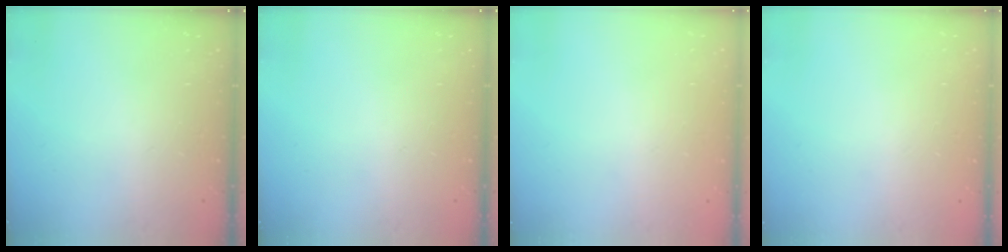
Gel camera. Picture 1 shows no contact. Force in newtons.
{"total": 0.0}
{"total": 0.0}
{"total": 0.5, "press": 0.5, "slide": 0.1}